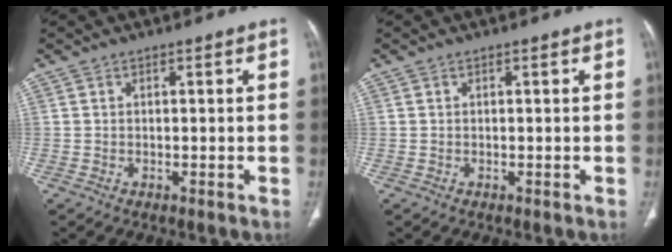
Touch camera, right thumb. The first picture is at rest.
{"total": 0.0}